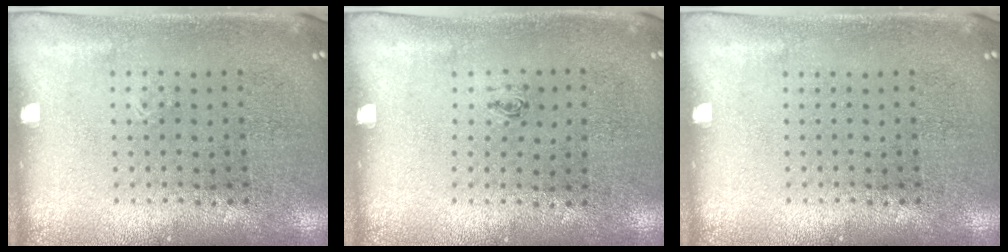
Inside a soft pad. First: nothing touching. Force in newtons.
{"total": 0.5, "press": 0.1, "slide": 0.5}
{"total": 0.0}